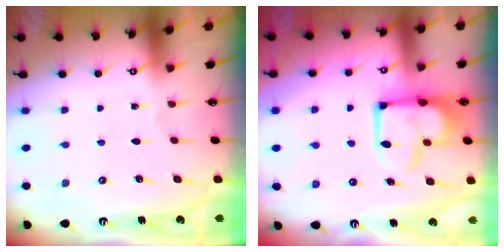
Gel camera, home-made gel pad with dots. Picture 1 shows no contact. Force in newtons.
{"total": 9.3, "press": 9.3, "slide": 1.0}